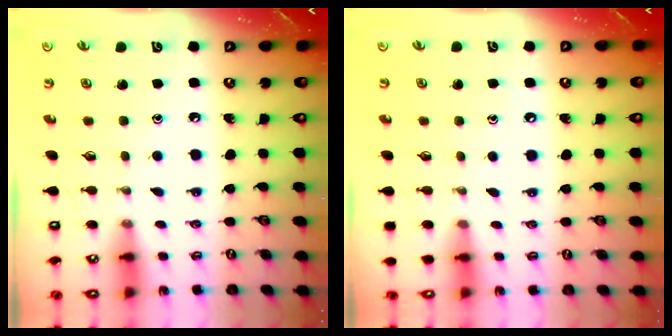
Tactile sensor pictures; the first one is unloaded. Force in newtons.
{"total": 4.3, "press": 4.3, "slide": 0.6}